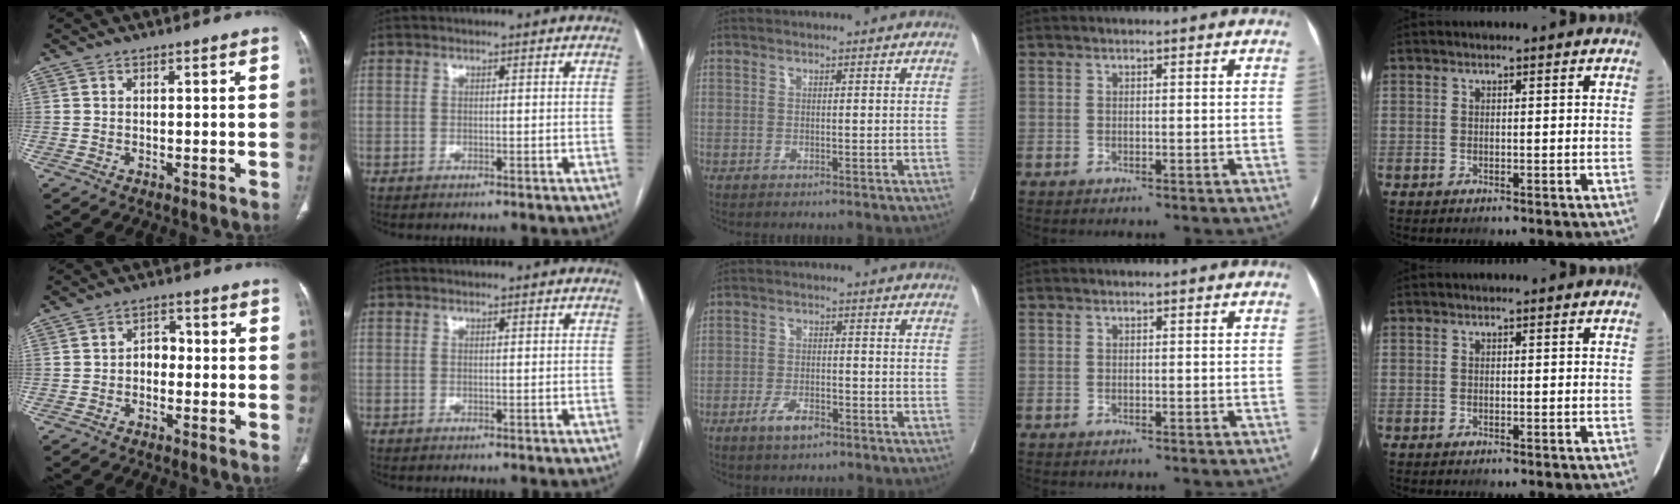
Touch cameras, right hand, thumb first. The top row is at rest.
{"thumb": {"total": 3.5, "force": [-0.8, 2.7, 2.1], "torque": [-0.013, 0.019, -0.023]}, "middle": {"total": 4.2, "force": [-2.6, 1.5, 2.9], "torque": [-0.057, 0.000, -0.045]}}